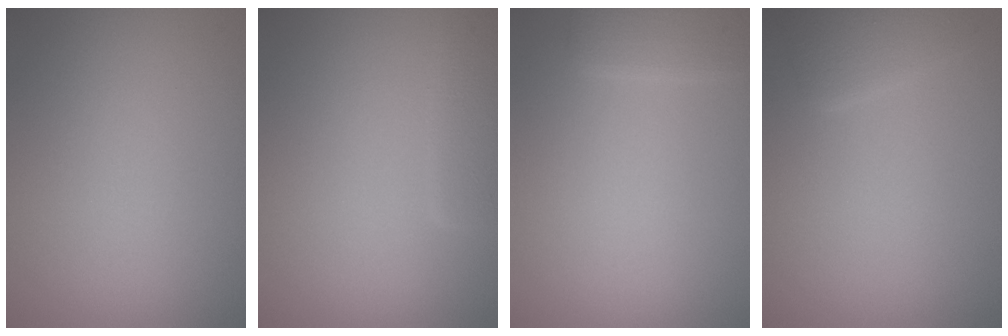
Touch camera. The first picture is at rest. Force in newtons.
{"total": 1.8, "press": 1.8, "slide": 0.0}
{"total": 1.8, "press": 1.8, "slide": 0.1}
{"total": 1.9, "press": 1.9, "slide": 0.1}